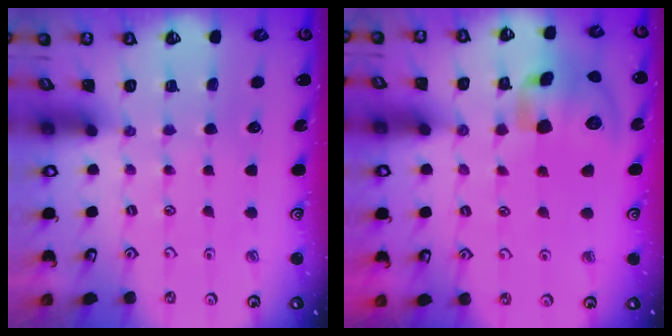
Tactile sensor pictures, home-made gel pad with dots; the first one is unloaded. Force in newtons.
{"total": 14.9, "press": 14.7, "slide": 2.5}